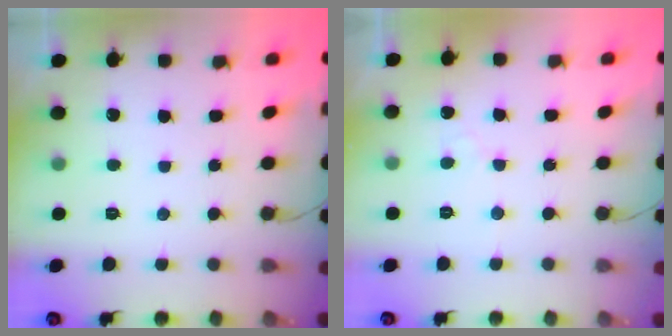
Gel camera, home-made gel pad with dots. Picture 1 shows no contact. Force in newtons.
{"total": 2.8, "press": 2.8, "slide": 0.2}